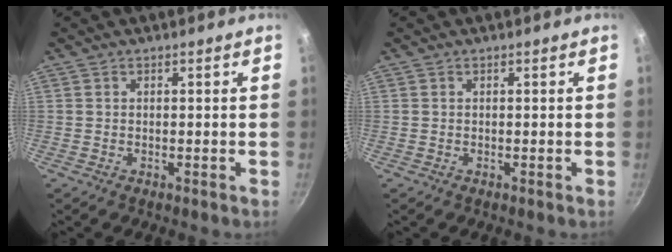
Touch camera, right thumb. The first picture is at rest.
{"total": 0.0}